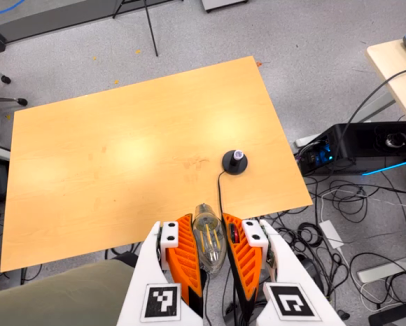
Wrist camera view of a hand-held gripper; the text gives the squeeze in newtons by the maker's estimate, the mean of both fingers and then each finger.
{"total": 21.2, "left": 23.4, "right": 19.1}